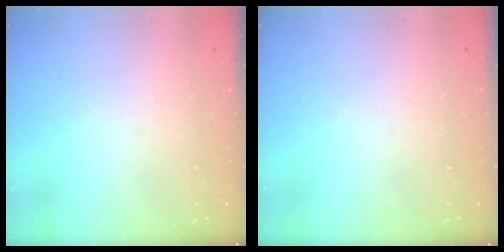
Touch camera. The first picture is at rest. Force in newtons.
{"total": 0.0}